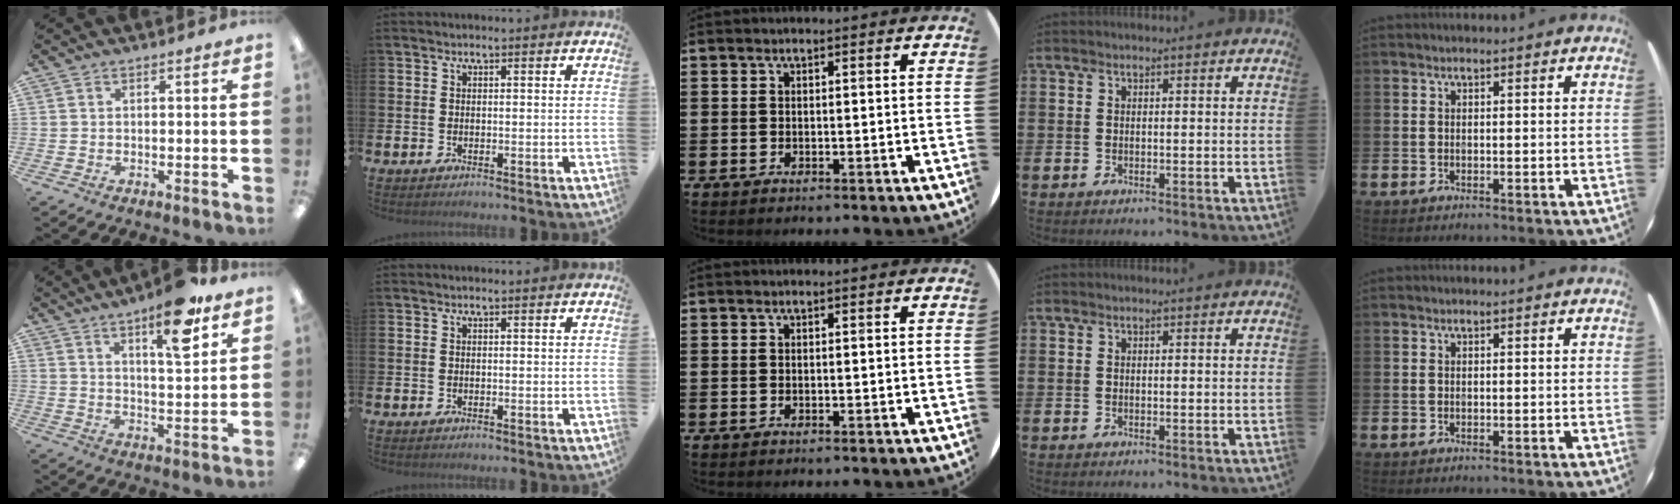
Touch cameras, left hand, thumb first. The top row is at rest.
{"thumb": {"total": 13.8, "force": [8.6, 4.0, 10.0], "torque": [-0.138, -0.045, 0.135]}}